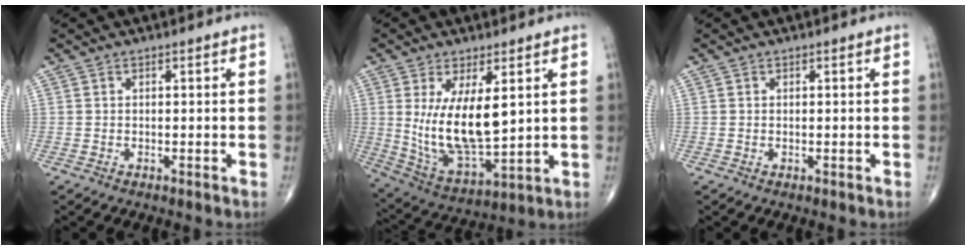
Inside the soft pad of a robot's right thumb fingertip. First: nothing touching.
{"total": 14.9, "force": [2.9, 6.4, 13.1], "torque": [-0.231, -0.028, 0.075]}
{"total": 0.0}